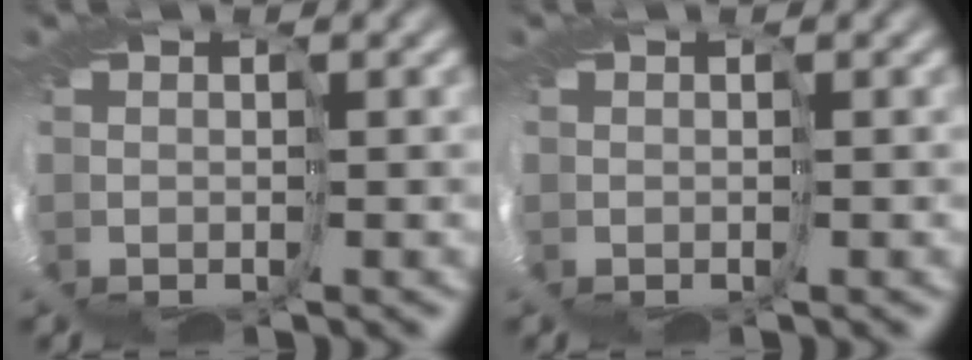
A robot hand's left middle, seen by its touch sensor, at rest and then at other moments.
{"total": 0.0}